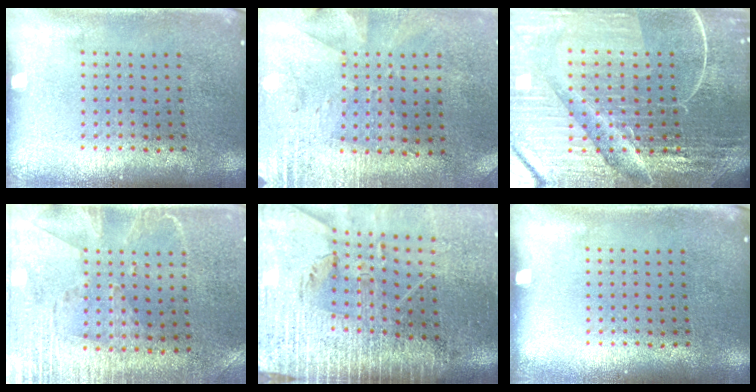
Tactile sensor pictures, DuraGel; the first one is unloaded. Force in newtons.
{"total": 2.8, "press": 2.2, "slide": 1.6}
{"total": 6.4, "press": 5.7, "slide": 2.9}
{"total": 2.8, "press": 2.4, "slide": 1.5}
{"total": 3.9, "press": 3.4, "slide": 2.0}
{"total": 0.0}